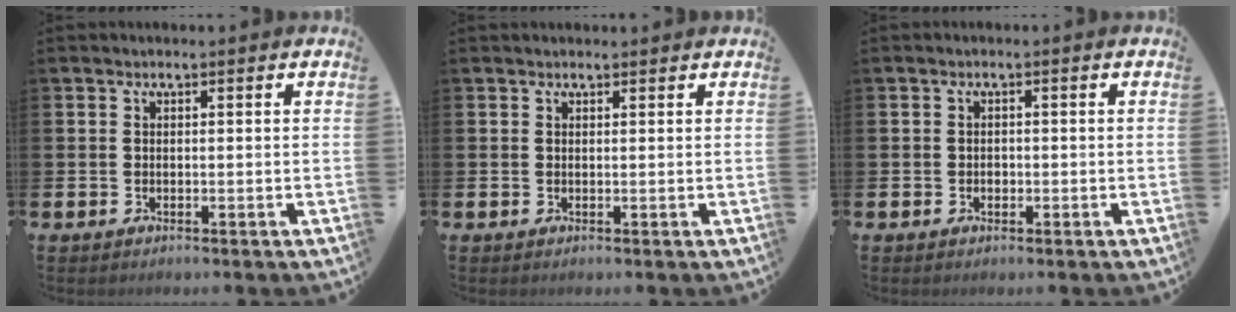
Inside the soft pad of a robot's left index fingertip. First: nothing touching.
{"total": 0.6, "force": [0.6, 0.2, 0.1], "torque": [0.011, -0.004, 0.008]}
{"total": 0.8, "force": [-0.2, 0.7, 0.4], "torque": [-0.005, 0.004, -0.006]}